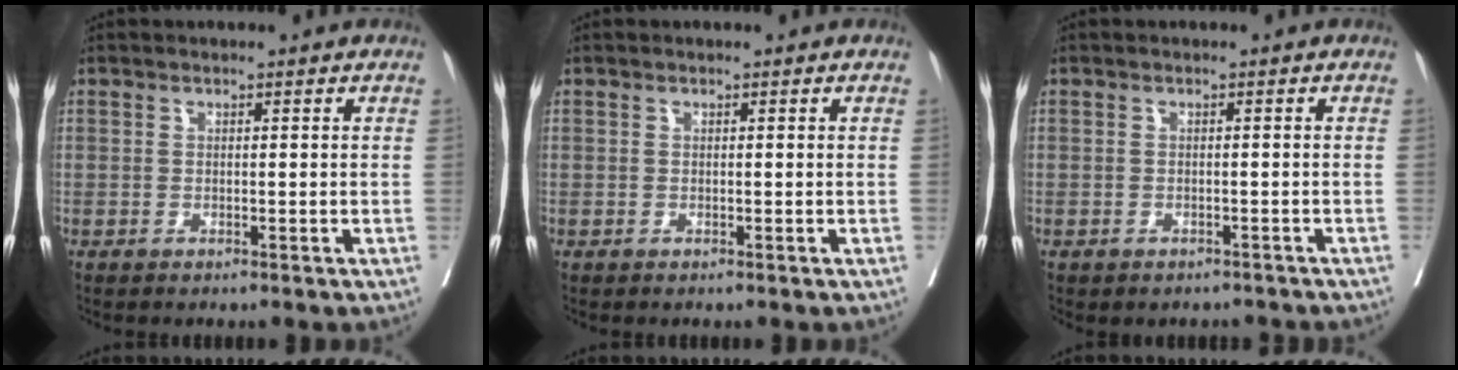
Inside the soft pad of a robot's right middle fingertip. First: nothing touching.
{"total": 0.0}
{"total": 2.6, "force": [-2.1, 1.5, 0.1], "torque": [0.002, 0.006, -0.031]}